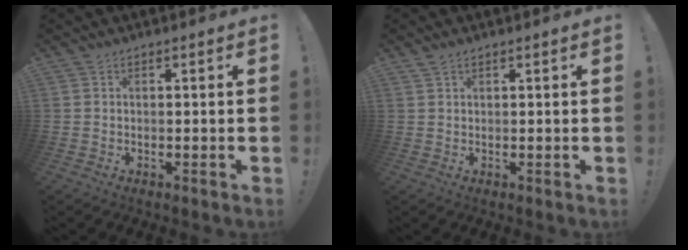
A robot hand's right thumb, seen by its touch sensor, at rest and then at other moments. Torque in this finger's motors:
{"motor_torque": [-0.03, -0.03, 0.05, 0.01, 0.00]}